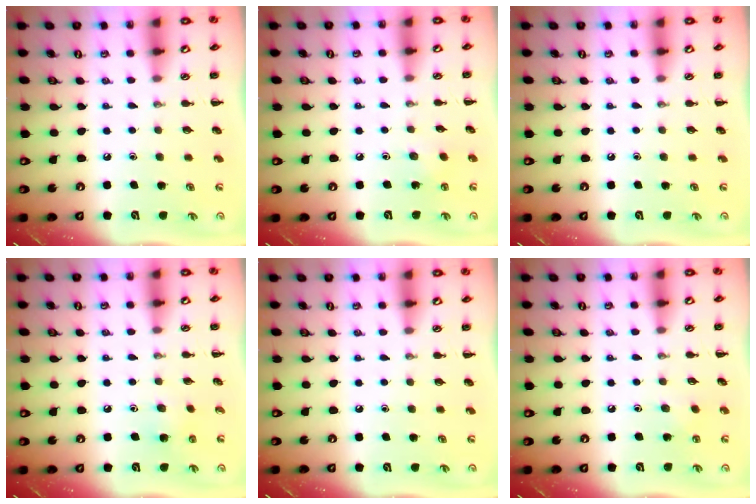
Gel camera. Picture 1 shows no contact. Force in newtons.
{"total": 3.4, "press": 3.2, "slide": 0.9}
{"total": 0.0}
{"total": 3.9, "press": 3.7, "slide": 1.1}
{"total": 0.0}
{"total": 2.6, "press": 2.5, "slide": 0.8}